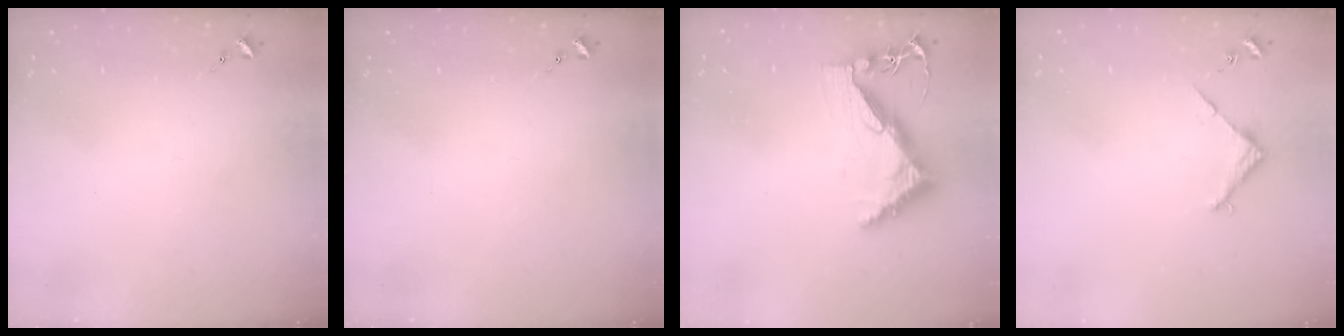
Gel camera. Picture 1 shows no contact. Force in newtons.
{"total": 0.0}
{"total": 8.3, "press": 8.2, "slide": 1.2}
{"total": 2.9, "press": 2.8, "slide": 0.2}